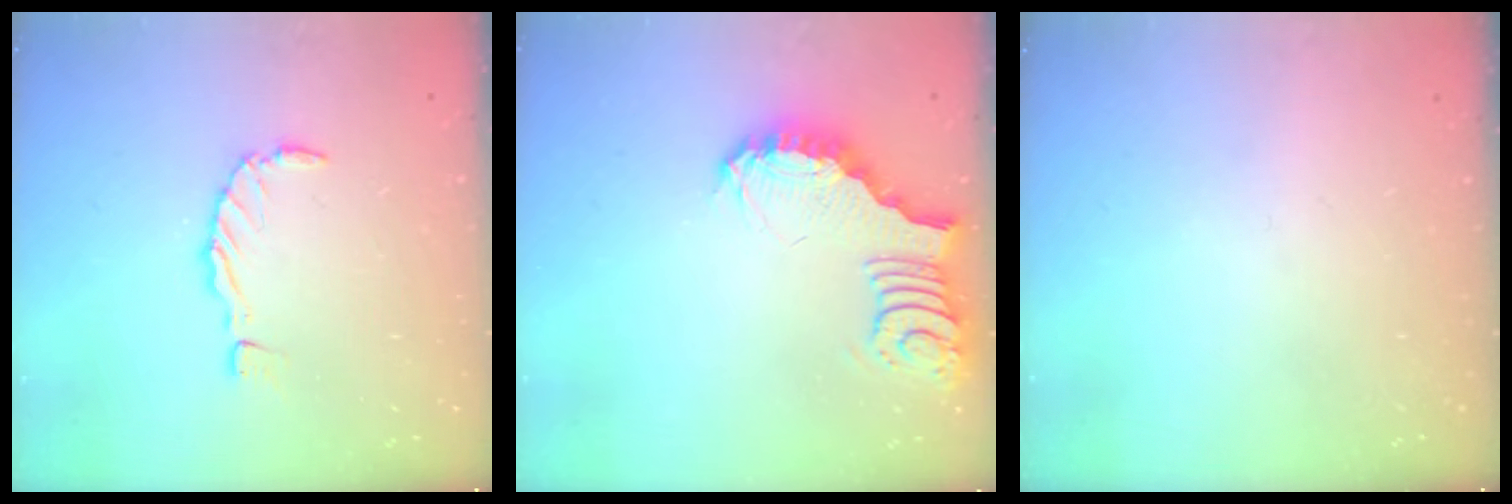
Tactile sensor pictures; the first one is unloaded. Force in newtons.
{"total": 3.7, "press": 3.6, "slide": 0.6}
{"total": 0.0}